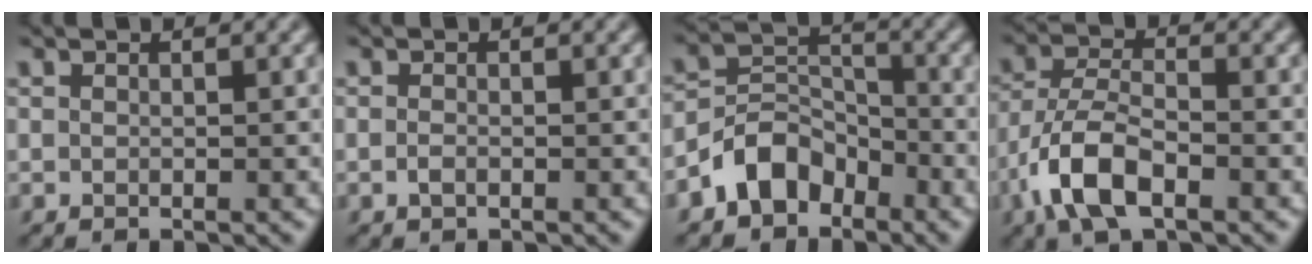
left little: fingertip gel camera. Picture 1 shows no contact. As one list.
[{"total": 0.8, "force": [-0.4, 0.4, 0.5], "torque": [-0.011, -0.002, -0.009]}, {"total": 4.6, "force": [-3.1, 2.9, 1.6], "torque": [-0.023, 0.008, -0.064]}, {"total": 6.3, "force": [-3.3, 2.7, 4.7], "torque": [-0.094, 0.000, -0.075]}]